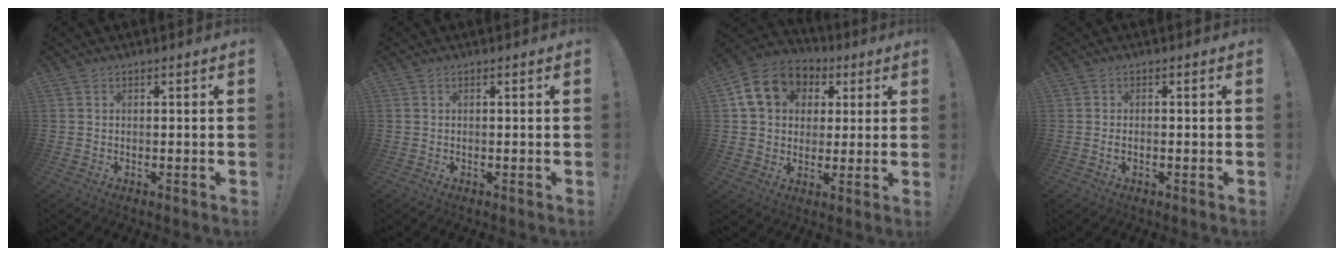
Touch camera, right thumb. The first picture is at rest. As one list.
[{"total": 0.0}, {"total": 14.9, "force": [5.3, 11.8, 7.3], "torque": [-0.103, -0.009, 0.105]}, {"total": 1.1, "force": [-0.3, 0.4, 1.0], "torque": [-0.019, 0.003, -0.005]}]